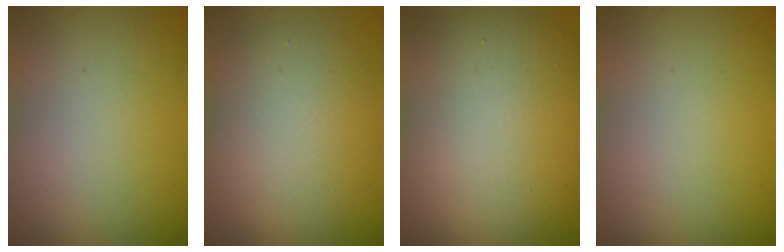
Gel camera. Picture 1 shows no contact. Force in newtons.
{"total": 6.4, "press": 6.4, "slide": 0.6}
{"total": 12.4, "press": 12.3, "slide": 0.7}
{"total": 0.0}